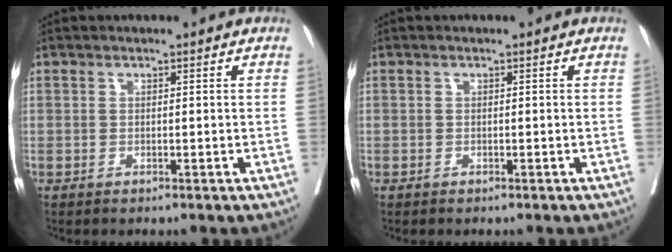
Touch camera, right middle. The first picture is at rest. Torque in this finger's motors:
{"motor_torque": [1.11, -1.03, 0.03, -0.21]}